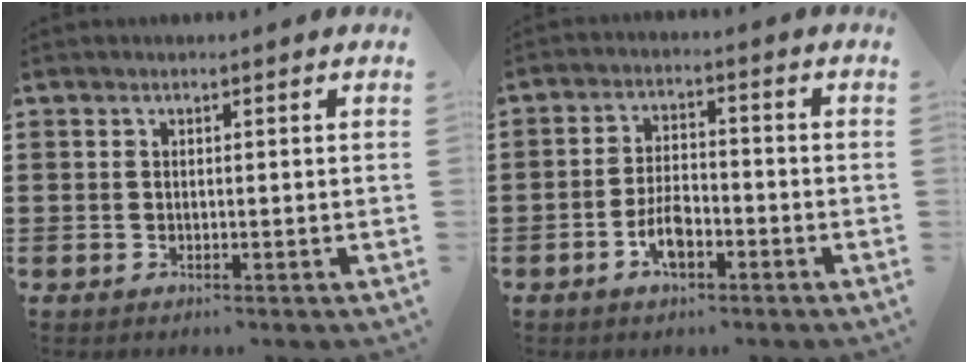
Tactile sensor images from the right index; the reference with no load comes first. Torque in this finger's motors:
{"motor_torque": [1.10, 1.03, 0.68, 0.11]}